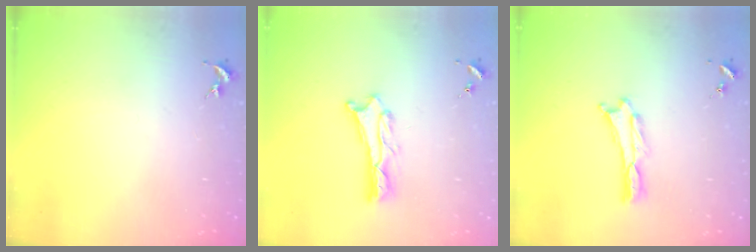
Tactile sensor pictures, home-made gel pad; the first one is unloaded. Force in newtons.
{"total": 2.0, "press": 2.0, "slide": 0.2}
{"total": 0.0}